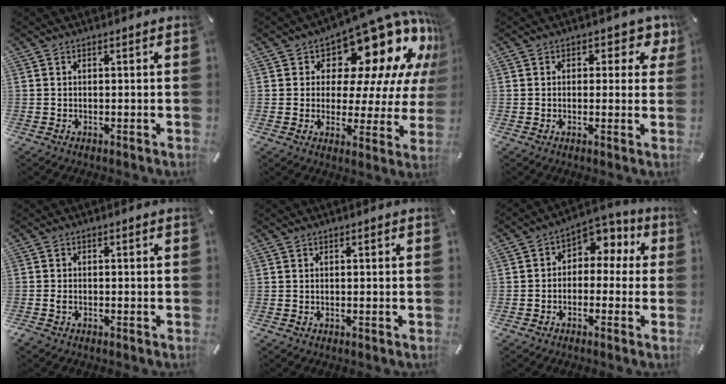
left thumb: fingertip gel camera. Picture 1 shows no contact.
{"total": 19.1, "force": [11.2, 10.2, 11.5], "torque": [-0.148, -0.091, 0.184]}
{"total": 4.0, "force": [1.6, 3.0, 2.2], "torque": [-0.013, -0.002, 0.018]}
{"total": 1.1, "force": [-0.8, 0.7, 0.4], "torque": [-0.011, 0.002, -0.016]}
{"total": 0.0}
{"total": 5.9, "force": [0.4, 5.2, 2.7], "torque": [-0.044, 0.000, 0.004]}